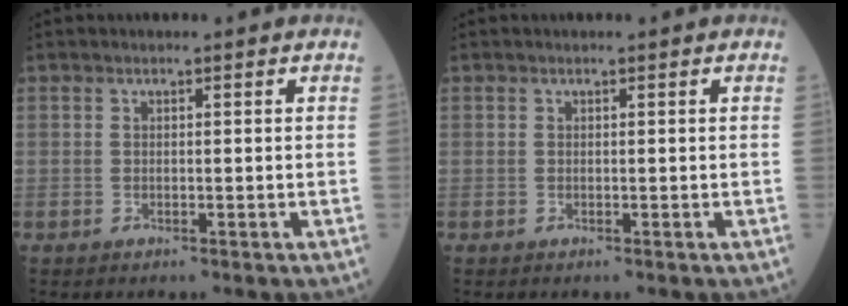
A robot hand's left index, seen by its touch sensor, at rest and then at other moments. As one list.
[{"total": 0.0}]